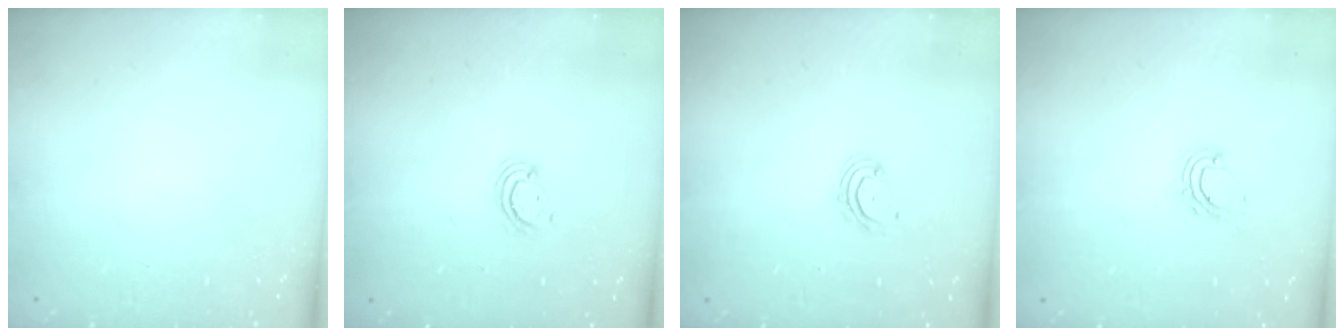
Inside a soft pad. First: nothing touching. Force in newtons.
{"total": 3.4, "press": 3.4, "slide": 0.4}
{"total": 4.2, "press": 4.2, "slide": 0.5}
{"total": 4.0, "press": 4.0, "slide": 0.2}